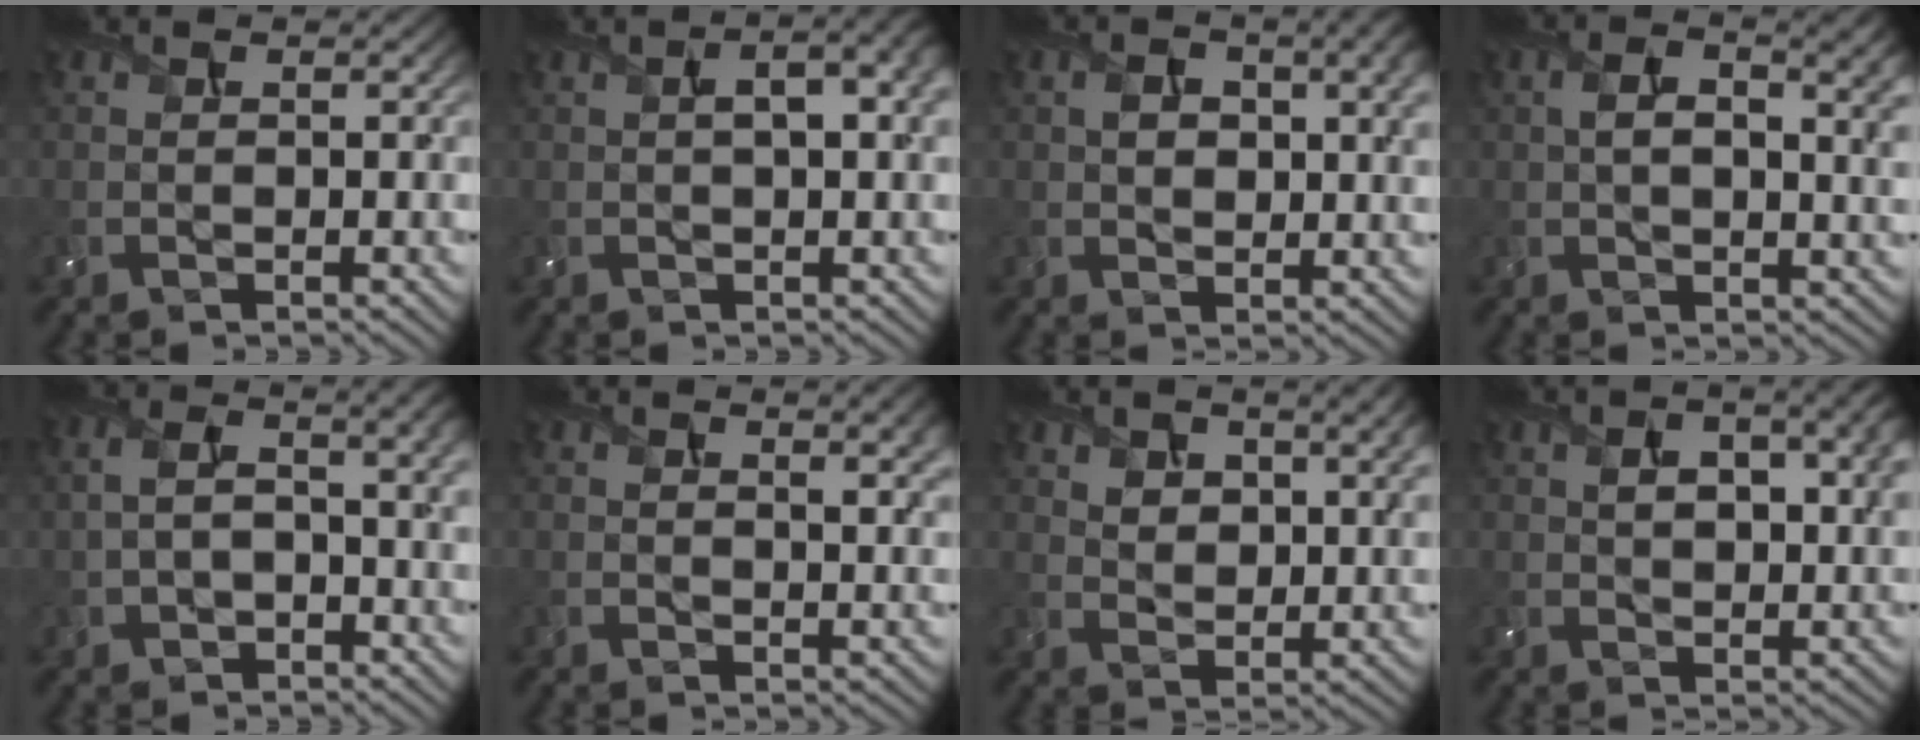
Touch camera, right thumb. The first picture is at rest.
{"total": 5.3, "force": [1.4, 1.7, 4.8], "torque": [-0.076, 0.012, 0.018]}
{"total": 7.3, "force": [1.9, 4.2, 5.6], "torque": [-0.093, -0.005, 0.036]}
{"total": 7.6, "force": [1.8, 3.6, 6.4], "torque": [-0.109, -0.001, 0.027]}
{"total": 7.0, "force": [-0.2, 4.1, 5.7], "torque": [-0.114, 0.001, 0.002]}
{"total": 3.3, "force": [1.8, 0.9, 2.7], "torque": [-0.044, -0.001, 0.031]}
{"total": 6.6, "force": [3.8, 3.5, 4.1], "torque": [-0.082, -0.007, 0.075]}
{"total": 9.9, "force": [3.1, 4.7, 8.1], "torque": [-0.129, 0.008, 0.049]}